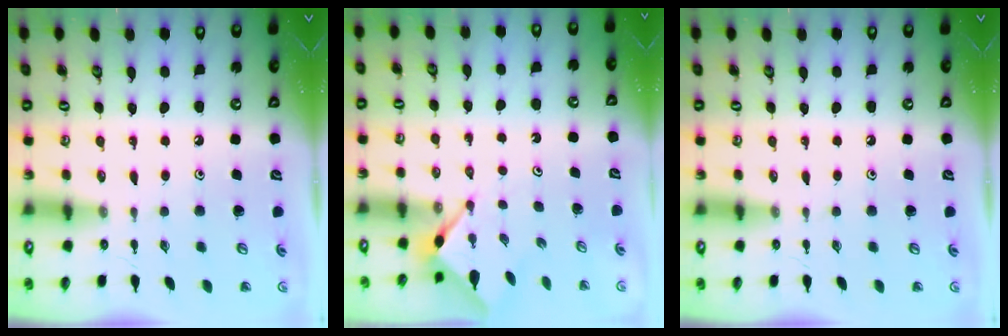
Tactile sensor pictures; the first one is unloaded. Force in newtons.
{"total": 2.9, "press": 2.8, "slide": 0.4}
{"total": 0.0}